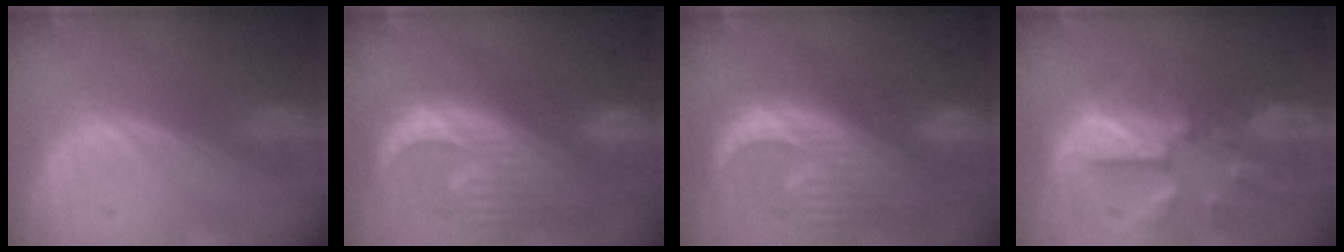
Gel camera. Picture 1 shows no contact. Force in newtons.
{"total": 13.4, "press": 11.4, "slide": 7.0}
{"total": 13.4, "press": 11.4, "slide": 7.0}
{"total": 11.9, "press": 10.4, "slide": 5.7}